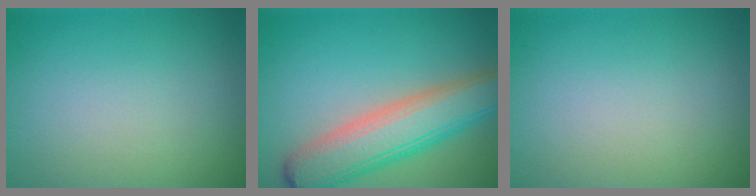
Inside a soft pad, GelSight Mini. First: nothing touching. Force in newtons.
{"total": 7.6, "press": 7.6, "slide": 0.4}
{"total": 0.0}